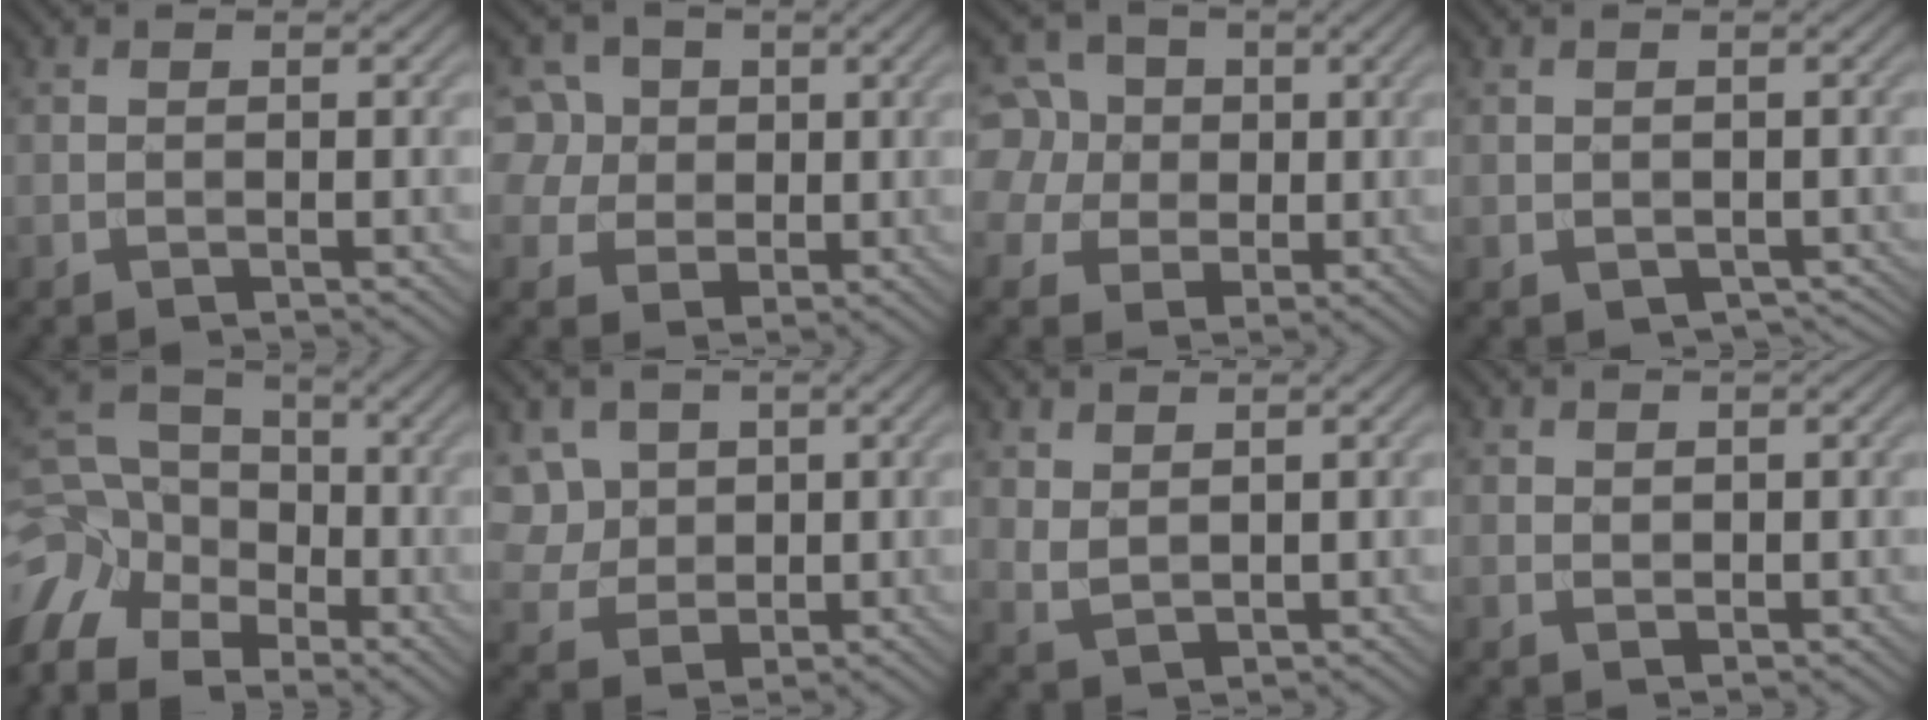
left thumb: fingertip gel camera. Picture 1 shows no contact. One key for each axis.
{"total": 8.9, "fx": 2.2, "fy": 7.9, "fz": 3.6, "tx": -0.123, "ty": 0.020, "tz": 0.039}
{"total": 8.9, "fx": 0.9, "fy": 8.0, "fz": 3.6, "tx": -0.121, "ty": 0.018, "tz": -0.006}
{"total": 1.6, "fx": -0.1, "fy": 1.4, "fz": 0.7, "tx": -0.018, "ty": -0.014, "tz": 0.003}
{"total": 11.8, "fx": -6.1, "fy": 8.9, "fz": 4.8, "tx": -0.129, "ty": -0.017, "tz": -0.122}
{"total": 6.6, "fx": 2.5, "fy": 5.3, "fz": 3.0, "tx": -0.122, "ty": -0.001, "tz": 0.054}
{"total": 2.9, "fx": 2.1, "fy": 1.3, "fz": 1.5, "tx": -0.039, "ty": -0.005, "tz": 0.049}
{"total": 1.1, "fx": 0.8, "fy": 0.7, "fz": 0.3, "tx": -0.008, "ty": -0.004, "tz": 0.020}